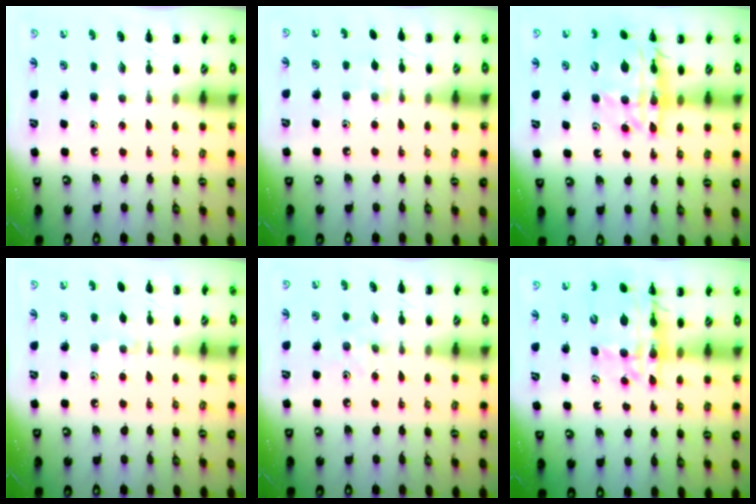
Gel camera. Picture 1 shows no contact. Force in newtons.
{"total": 5.0, "press": 4.6, "slide": 1.9}
{"total": 16.9, "press": 16.5, "slide": 4.0}
{"total": 3.8, "press": 3.5, "slide": 1.4}
{"total": 3.1, "press": 2.8, "slide": 1.2}
{"total": 11.6, "press": 11.1, "slide": 3.3}